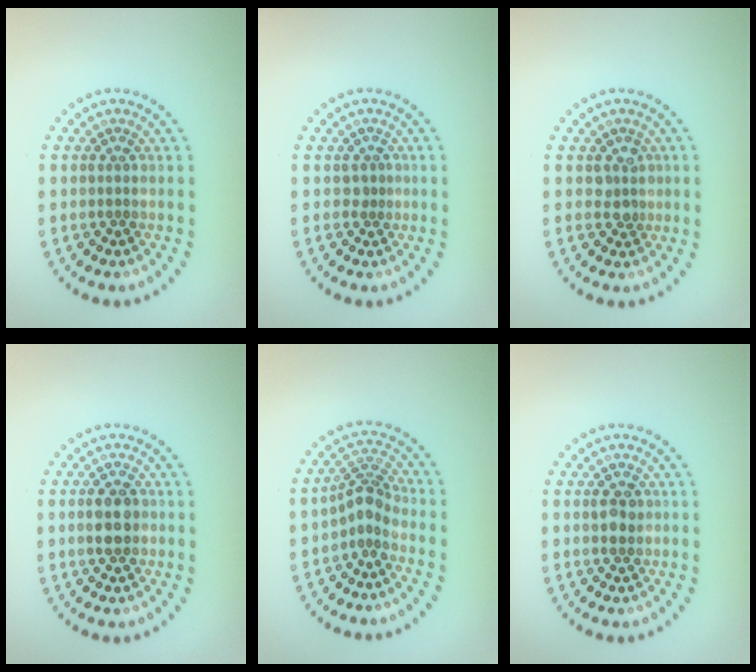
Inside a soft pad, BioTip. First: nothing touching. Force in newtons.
{"total": 0.6, "press": 0.3, "slide": 0.6}
{"total": 1.8, "press": 1.6, "slide": 0.7}
{"total": 3.1, "press": 3.1, "slide": 0.1}
{"total": 2.6, "press": 1.9, "slide": 1.7}
{"total": 1.8, "press": 1.8, "slide": 0.4}